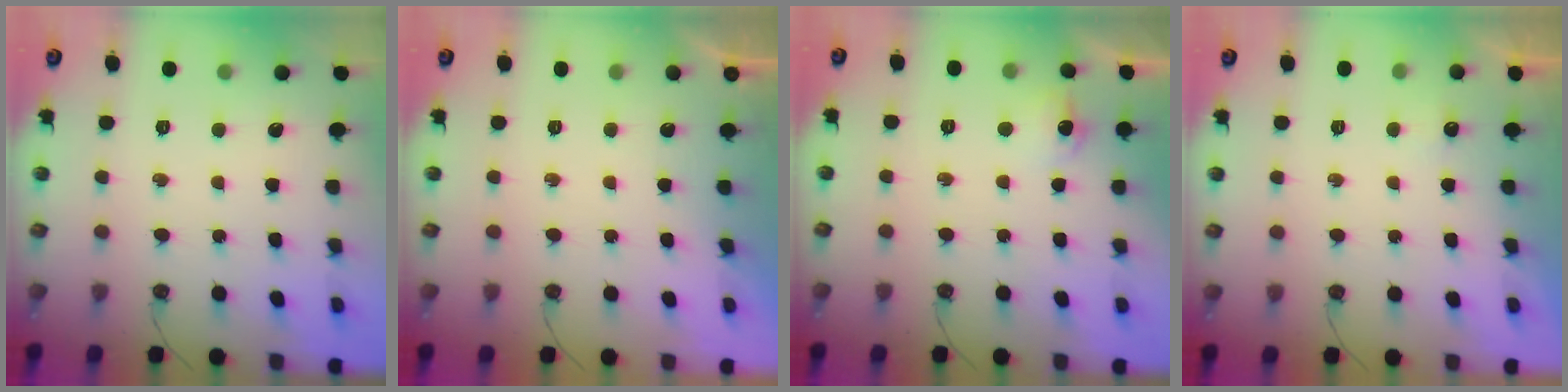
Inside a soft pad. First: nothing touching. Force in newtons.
{"total": 0.0}
{"total": 7.2, "press": 7.1, "slide": 1.0}
{"total": 1.9, "press": 1.9, "slide": 0.3}